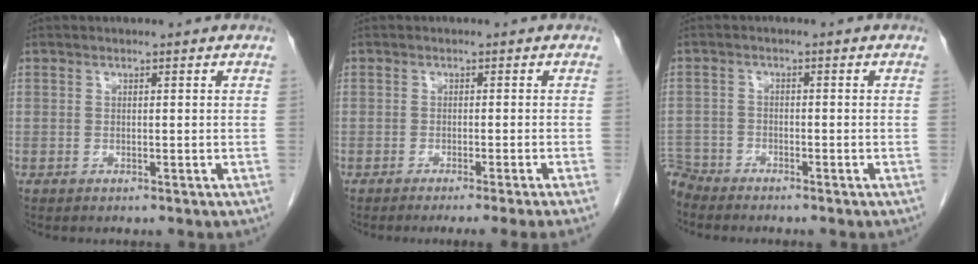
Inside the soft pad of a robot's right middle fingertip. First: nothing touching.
{"total": 6.2, "force": [-4.9, -1.9, 3.4], "torque": [-0.016, -0.010, -0.066]}
{"total": 3.9, "force": [-3.8, 0.7, -0.5], "torque": [0.017, -0.008, -0.074]}